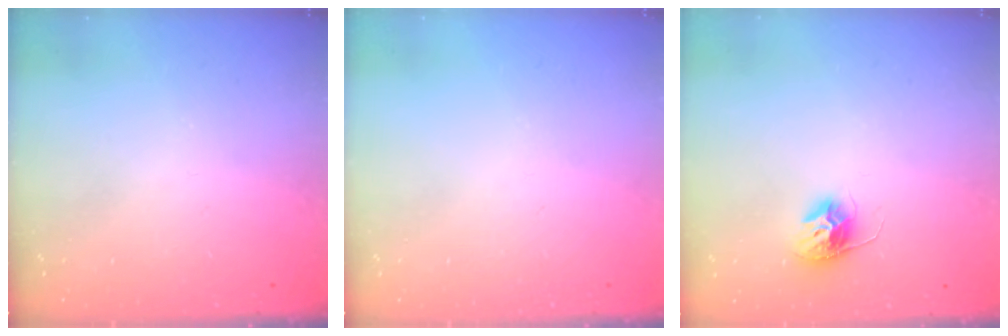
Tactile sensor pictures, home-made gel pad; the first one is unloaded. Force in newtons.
{"total": 0.0}
{"total": 10.1, "press": 10.1, "slide": 0.7}